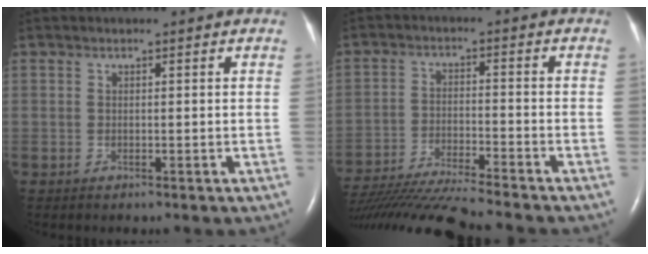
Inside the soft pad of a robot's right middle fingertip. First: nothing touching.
{"total": 15.4, "force": [-14.0, -1.4, 6.1], "torque": [-0.104, -0.031, -0.240]}